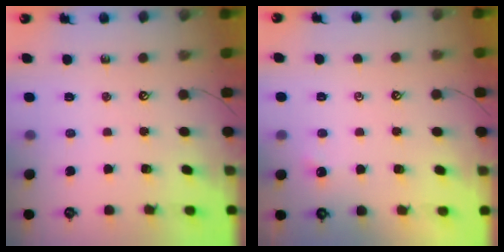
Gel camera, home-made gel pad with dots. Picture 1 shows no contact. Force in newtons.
{"total": 0.0}